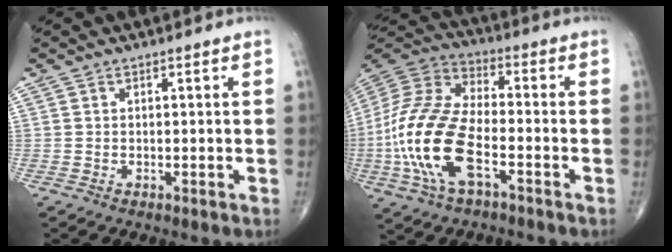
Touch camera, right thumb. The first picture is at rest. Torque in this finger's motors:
{"motor_torque": [0.31, 0.90, 1.98, -0.28, 0.24]}